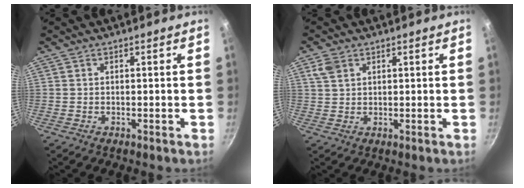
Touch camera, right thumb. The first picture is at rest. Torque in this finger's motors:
{"motor_torque": [-0.11, 1.37, 0.68, 0.49, 0.03]}